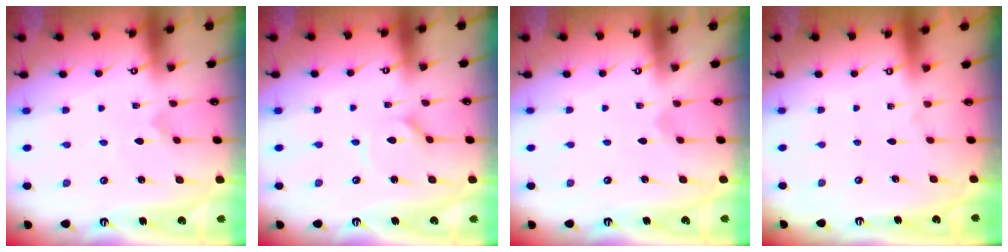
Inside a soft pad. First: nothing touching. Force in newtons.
{"total": 1.1, "press": 1.1, "slide": 0.2}
{"total": 0.0}
{"total": 0.0}